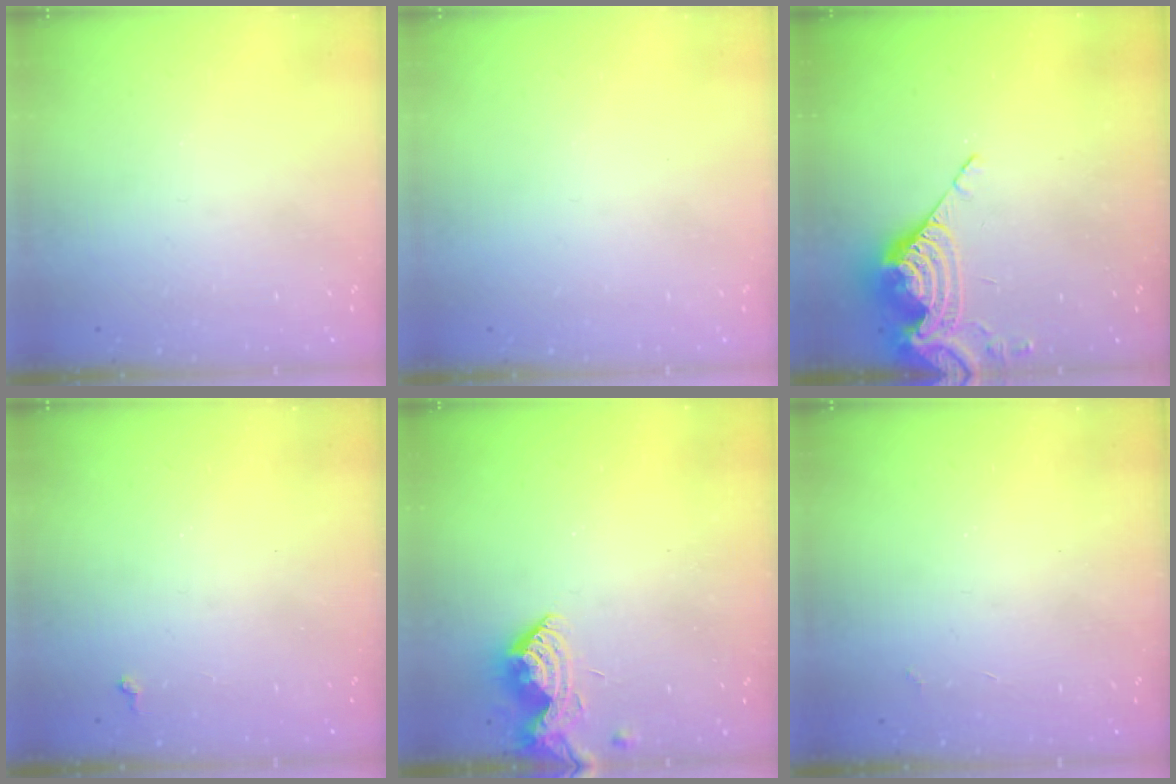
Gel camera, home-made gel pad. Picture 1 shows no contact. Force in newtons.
{"total": 0.0}
{"total": 10.6, "press": 10.6, "slide": 0.6}
{"total": 0.8, "press": 0.8, "slide": 0.3}
{"total": 7.1, "press": 7.1, "slide": 0.7}
{"total": 2.9, "press": 2.9, "slide": 0.5}